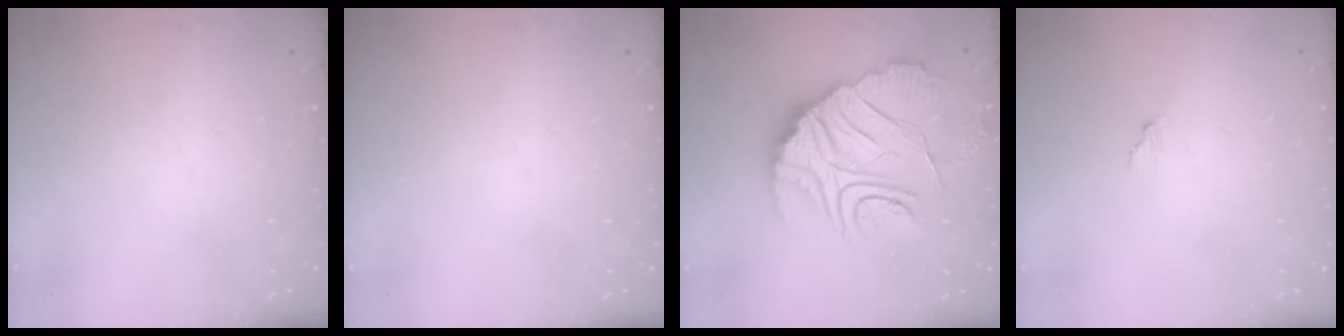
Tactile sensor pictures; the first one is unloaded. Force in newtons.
{"total": 0.0}
{"total": 18.5, "press": 18.4, "slide": 2.3}
{"total": 2.0, "press": 2.0, "slide": 0.1}